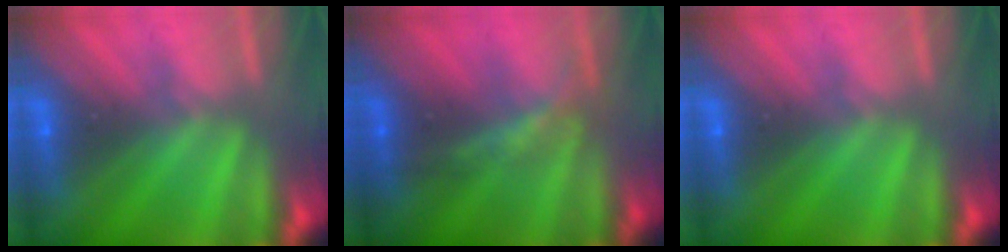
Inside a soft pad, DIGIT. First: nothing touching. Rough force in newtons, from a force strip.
{"total": 1.6}
{"total": 0.0}